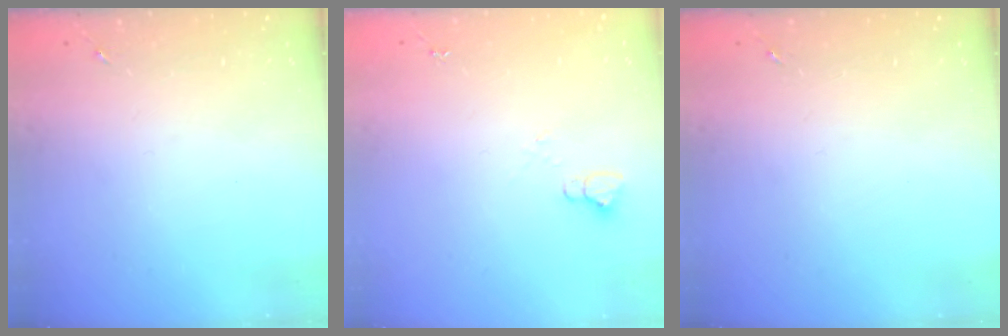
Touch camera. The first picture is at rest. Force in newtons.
{"total": 3.1, "press": 3.0, "slide": 0.3}
{"total": 0.0}